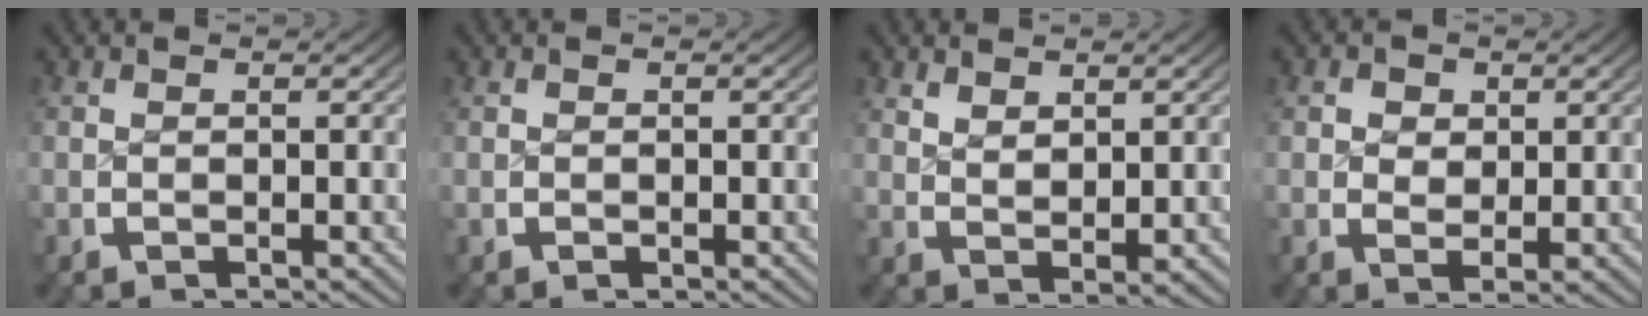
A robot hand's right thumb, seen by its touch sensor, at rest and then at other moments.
{"total": 0.0}
{"total": 2.0, "force": [1.7, 0.5, 1.0], "torque": [-0.014, -0.004, 0.041]}
{"total": 2.3, "force": [0.6, 1.7, 1.4], "torque": [-0.029, -0.016, 0.019]}